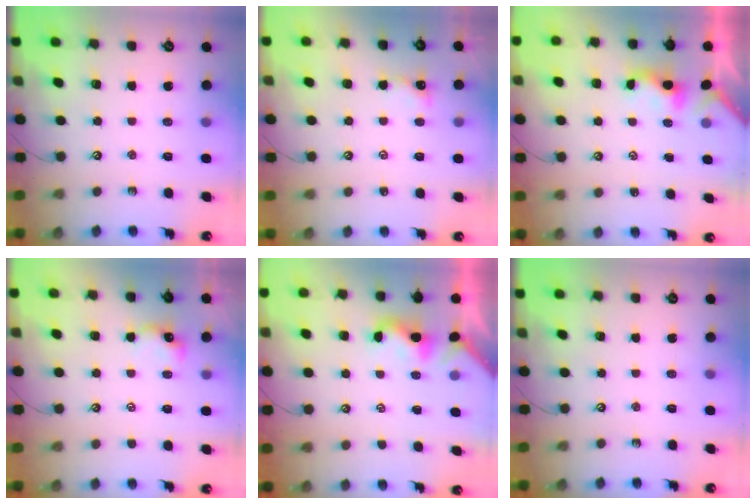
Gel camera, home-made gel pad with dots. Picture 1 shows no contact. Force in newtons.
{"total": 0.0}
{"total": 0.5, "press": 0.4, "slide": 0.4}
{"total": 0.7, "press": 0.7, "slide": 0.1}
{"total": 1.9, "press": 1.8, "slide": 0.6}
{"total": 0.0}